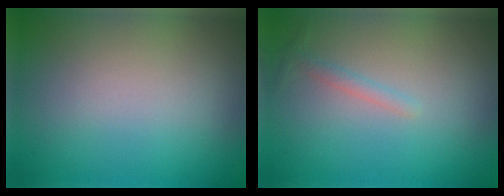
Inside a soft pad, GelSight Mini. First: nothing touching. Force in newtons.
{"total": 0.9, "press": 0.9, "slide": 0.0}